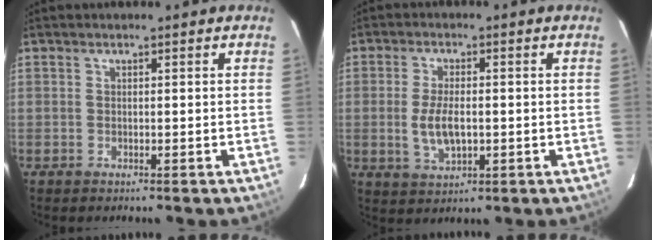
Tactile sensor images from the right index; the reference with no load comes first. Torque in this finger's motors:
{"motor_torque": [0.23, -0.07, 0.17, 0.04]}